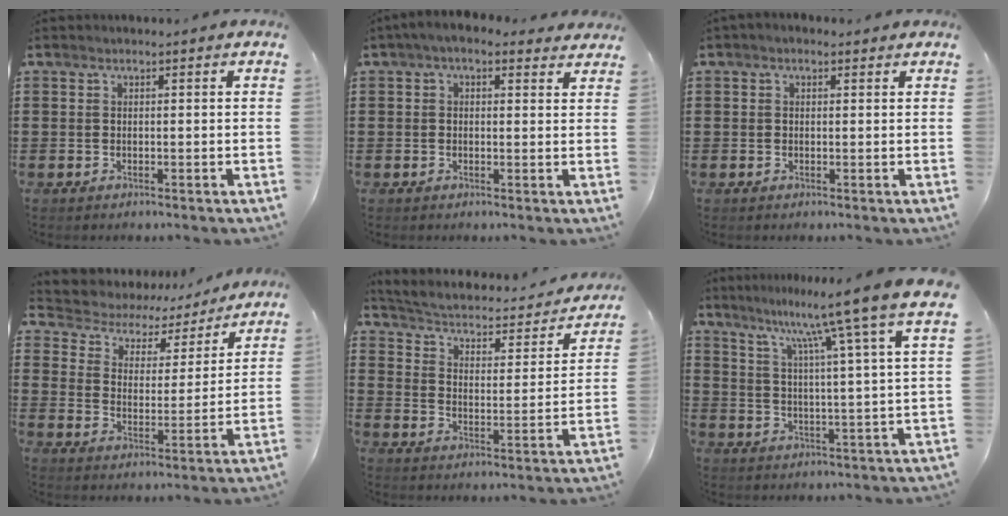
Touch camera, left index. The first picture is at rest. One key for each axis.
{"total": 2.6, "fx": 1.6, "fy": 1.5, "fz": 1.4, "tx": -0.033, "ty": 0.002, "tz": 0.028}
{"total": 0.9, "fx": 0.2, "fy": 0.7, "fz": 0.5, "tx": -0.011, "ty": 0.008, "tz": 0.002}
{"total": 4.2, "fx": 3.7, "fy": 1.8, "fz": 0.7, "tx": -0.040, "ty": -0.027, "tz": 0.055}
{"total": 2.3, "fx": 1.8, "fy": 0.8, "fz": 1.2, "tx": -0.040, "ty": -0.023, "tz": 0.020}
{"total": 9.8, "fx": 8.2, "fy": -1.9, "fz": 4.9, "tx": -0.110, "ty": -0.056, "tz": 0.128}